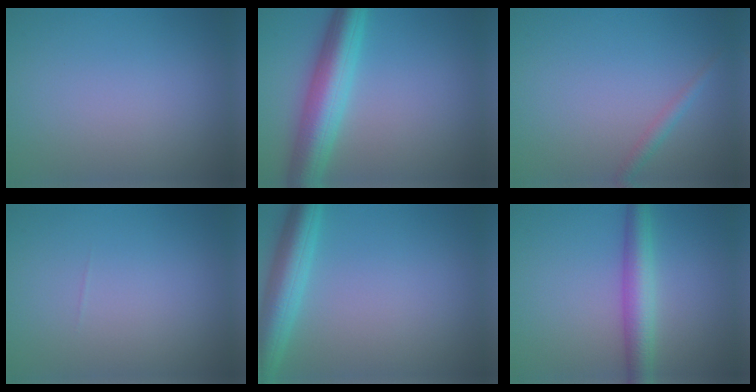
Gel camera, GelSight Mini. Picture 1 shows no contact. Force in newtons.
{"total": 7.2, "press": 7.2, "slide": 0.2}
{"total": 1.3, "press": 1.3, "slide": 0.0}
{"total": 0.0}
{"total": 5.2, "press": 5.2, "slide": 0.2}
{"total": 4.3, "press": 4.3, "slide": 0.0}